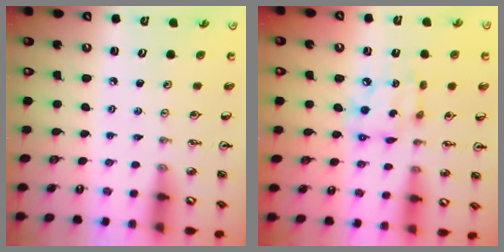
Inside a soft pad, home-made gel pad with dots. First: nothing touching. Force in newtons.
{"total": 9.4, "press": 9.4, "slide": 0.7}